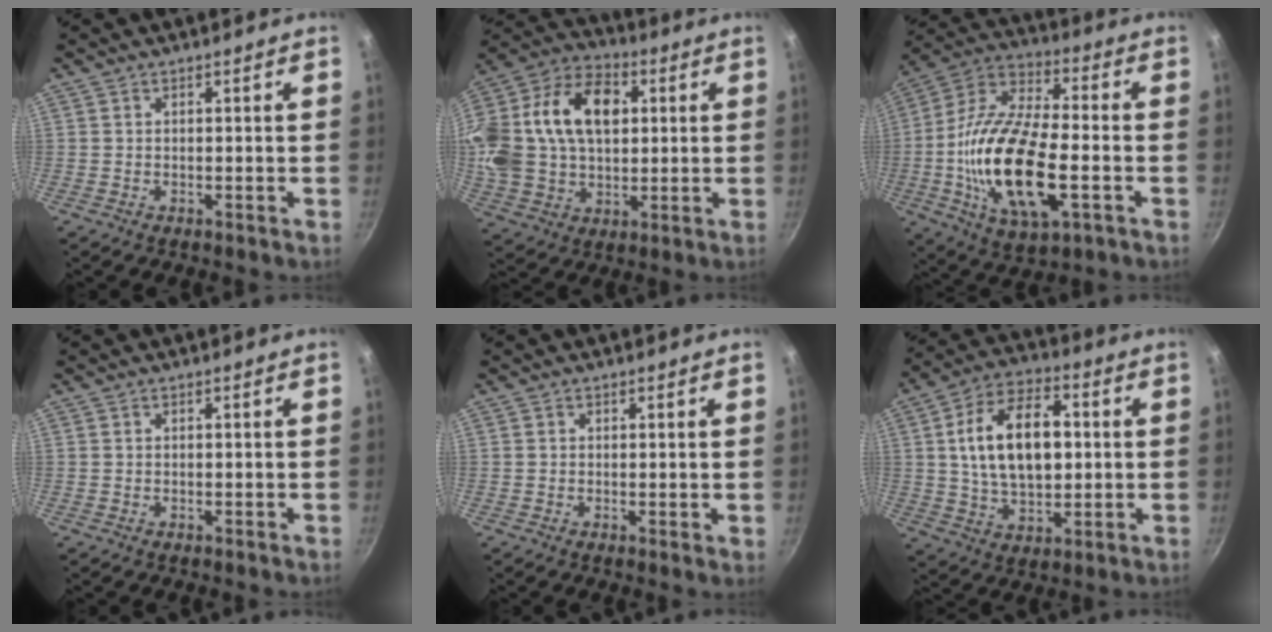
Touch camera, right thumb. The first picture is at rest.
{"total": 26.7, "force": [5.5, 18.3, 18.7], "torque": [-0.372, 0.029, 0.090]}
{"total": 23.0, "force": [-4.5, 10.2, 20.1], "torque": [-0.386, 0.017, -0.094]}
{"total": 0.0}
{"total": 1.0, "force": [0.2, 0.2, 0.9], "torque": [-0.012, -0.007, -0.001]}
{"total": 17.4, "force": [2.1, 10.4, 13.7], "torque": [-0.208, 0.012, 0.032]}